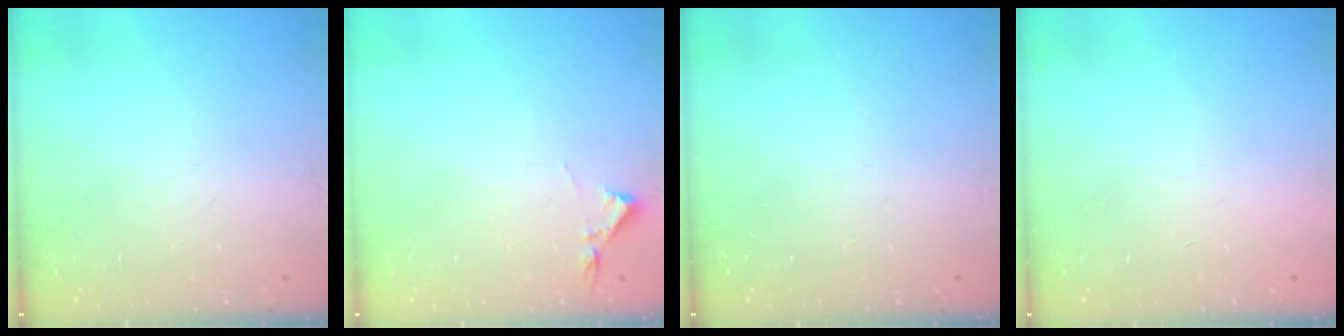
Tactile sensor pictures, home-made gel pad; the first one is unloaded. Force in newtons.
{"total": 2.9, "press": 2.9, "slide": 0.5}
{"total": 0.0}
{"total": 1.6, "press": 1.6, "slide": 0.1}